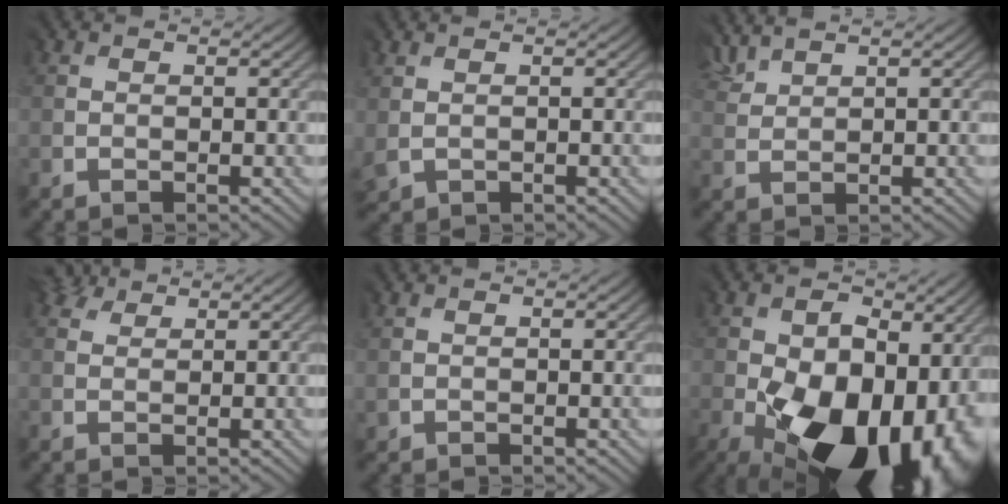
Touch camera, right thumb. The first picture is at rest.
{"total": 1.7, "force": [0.9, 1.3, 0.6], "torque": [-0.026, 0.003, 0.022]}
{"total": 3.1, "force": [3.0, 0.7, 0.6], "torque": [-0.027, 0.012, 0.066]}
{"total": 3.0, "force": [2.7, 1.3, 0.5], "torque": [-0.016, 0.009, 0.049]}
{"total": 0.9, "force": [0.5, 0.7, 0.1], "torque": [-0.002, 0.003, 0.011]}
{"total": 20.4, "force": [-5.9, 13.6, 14.1], "torque": [-0.203, -0.045, -0.064]}